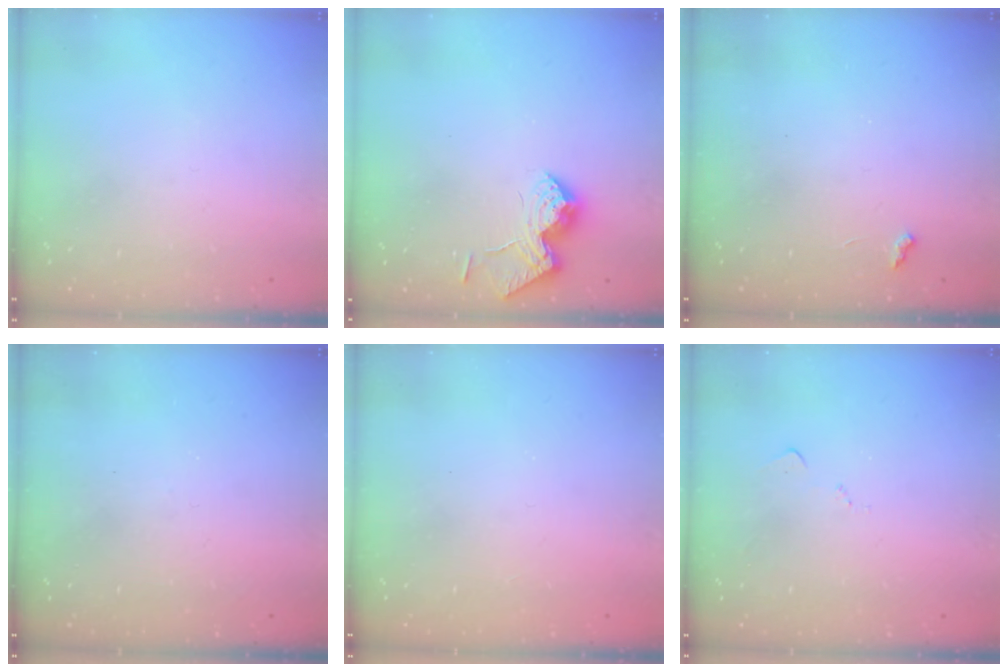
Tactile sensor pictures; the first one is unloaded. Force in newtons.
{"total": 12.5, "press": 12.5, "slide": 0.7}
{"total": 2.3, "press": 2.3, "slide": 0.5}
{"total": 4.4, "press": 4.4, "slide": 0.6}
{"total": 0.9, "press": 0.9, "slide": 0.1}
{"total": 5.1, "press": 5.1, "slide": 0.6}